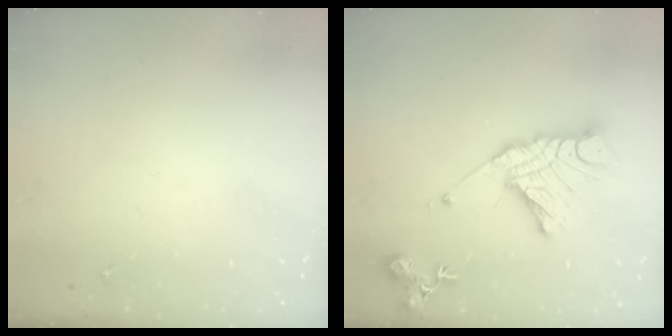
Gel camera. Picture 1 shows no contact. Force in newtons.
{"total": 17.0, "press": 16.9, "slide": 1.3}